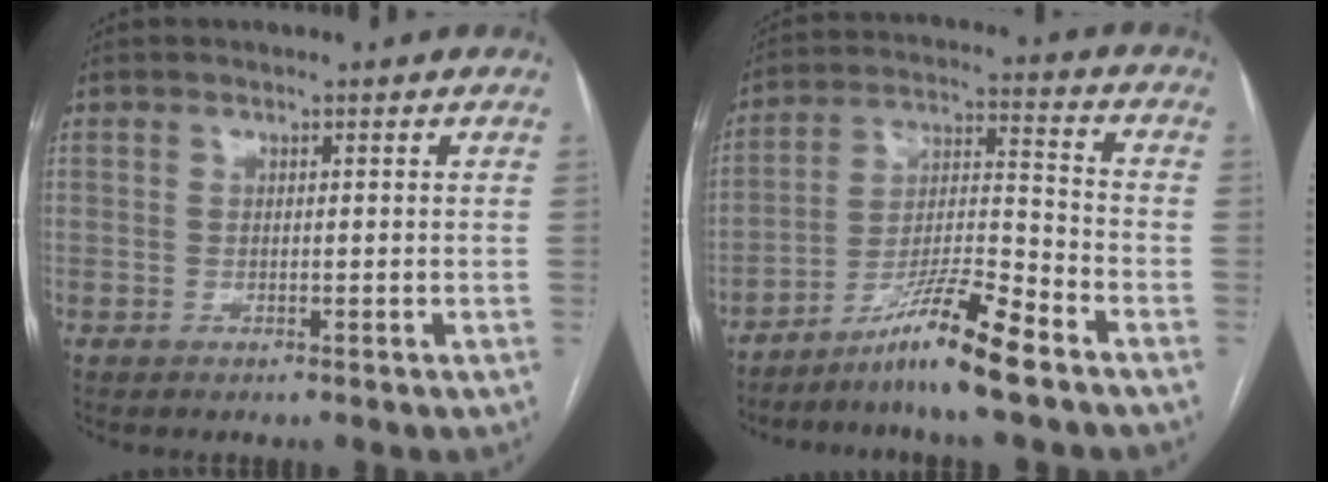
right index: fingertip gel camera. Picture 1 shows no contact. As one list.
[{"total": 11.0, "force": [-8.0, -0.2, 7.5], "torque": [-0.139, -0.011, -0.147]}]